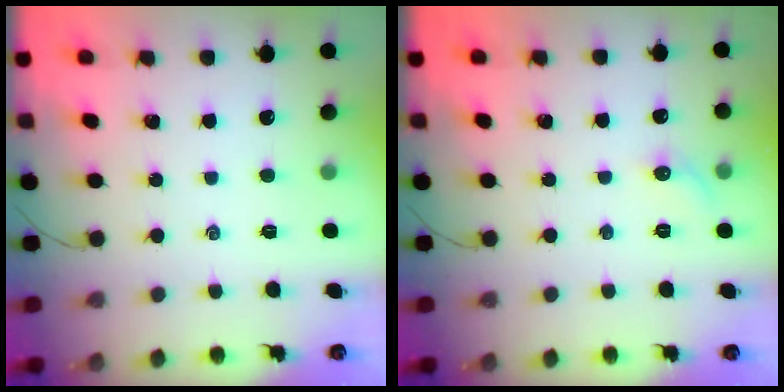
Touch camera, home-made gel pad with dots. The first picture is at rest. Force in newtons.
{"total": 5.3, "press": 5.0, "slide": 1.8}